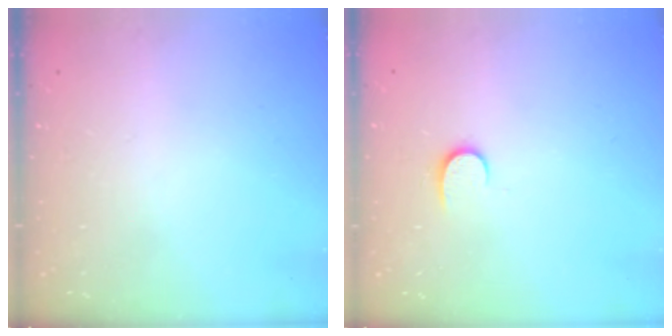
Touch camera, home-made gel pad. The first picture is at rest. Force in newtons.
{"total": 6.5, "press": 6.5, "slide": 0.7}